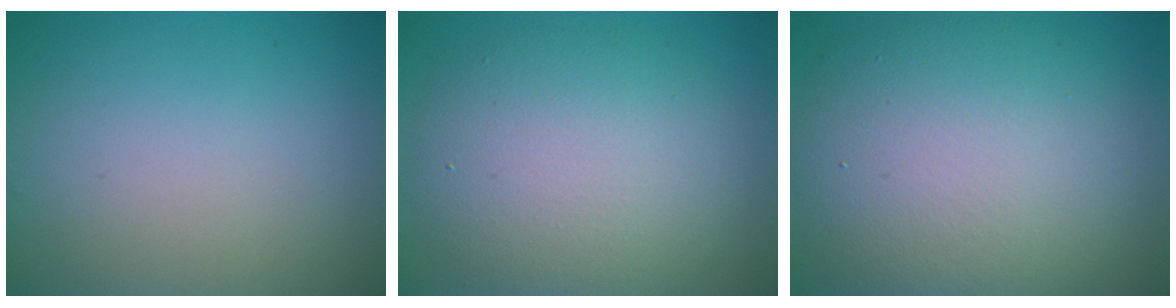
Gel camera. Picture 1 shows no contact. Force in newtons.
{"total": 8.1, "press": 8.1, "slide": 0.3}
{"total": 11.4, "press": 11.4, "slide": 1.0}